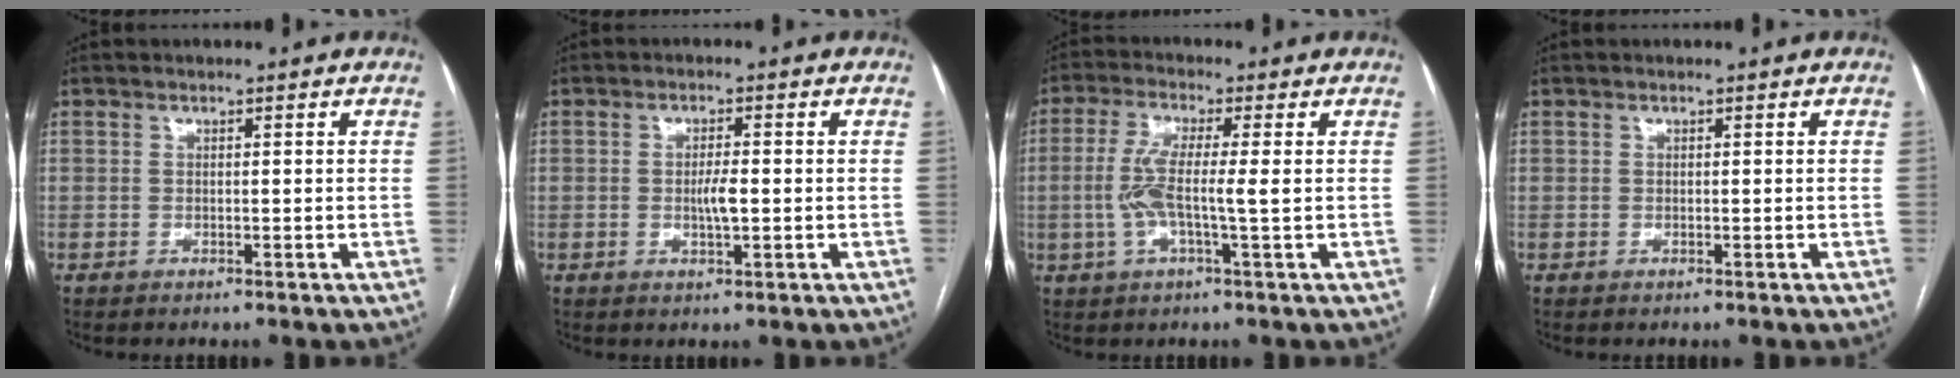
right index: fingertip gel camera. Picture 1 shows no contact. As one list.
[{"total": 2.9, "force": [-0.3, 0.4, 2.9], "torque": [-0.053, -0.001, -0.004]}, {"total": 6.8, "force": [-0.4, 0.4, 6.8], "torque": [-0.147, 0.004, -0.012]}, {"total": 0.0}]